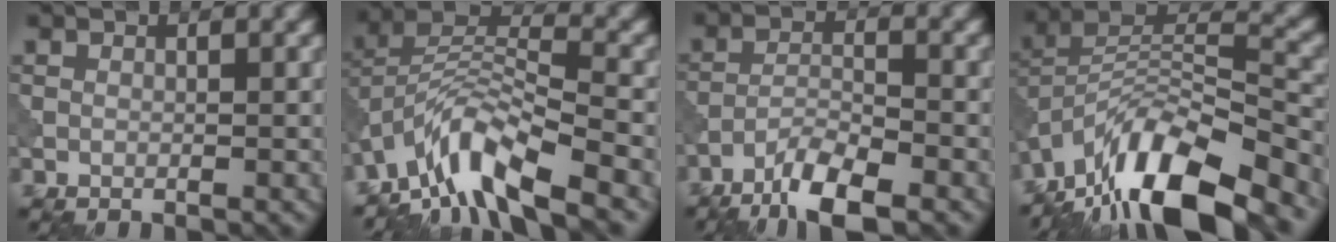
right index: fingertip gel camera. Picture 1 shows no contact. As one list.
[{"total": 8.2, "force": [-6.1, 2.1, 5.1], "torque": [-0.082, 0.006, -0.127]}, {"total": 5.3, "force": [-4.0, 1.0, 3.3], "torque": [-0.062, 0.001, -0.081]}, {"total": 13.5, "force": [-9.5, 4.4, 8.5], "torque": [-0.156, 0.021, -0.177]}]